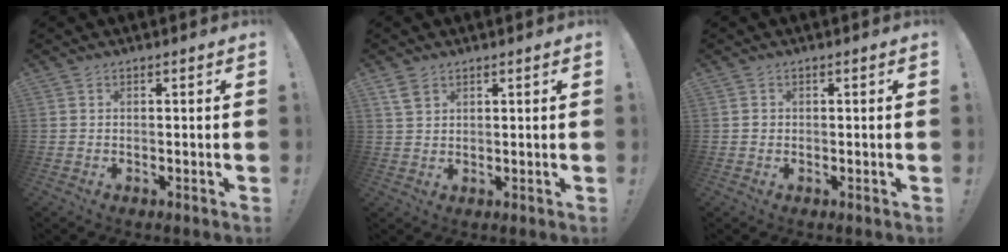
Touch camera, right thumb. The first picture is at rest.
{"total": 3.7, "force": [2.3, 2.0, 2.1], "torque": [-0.042, -0.006, 0.046]}
{"total": 0.7, "force": [-0.2, 0.7, 0.1], "torque": [-0.002, 0.003, -0.003]}